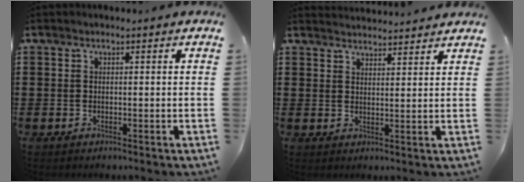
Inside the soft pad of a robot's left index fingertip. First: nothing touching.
{"total": 2.6, "force": [2.6, -0.1, -0.2], "torque": [-0.005, -0.010, 0.049]}